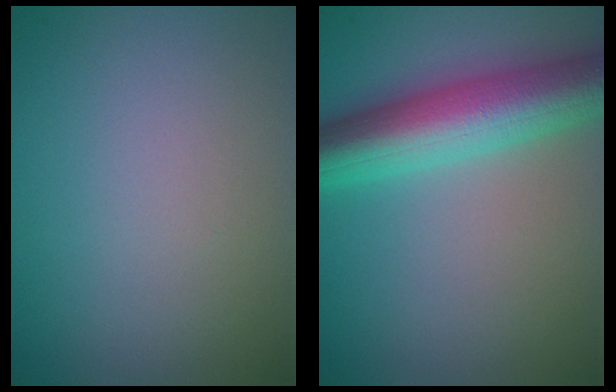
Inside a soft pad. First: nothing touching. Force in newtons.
{"total": 8.6, "press": 8.6, "slide": 0.2}